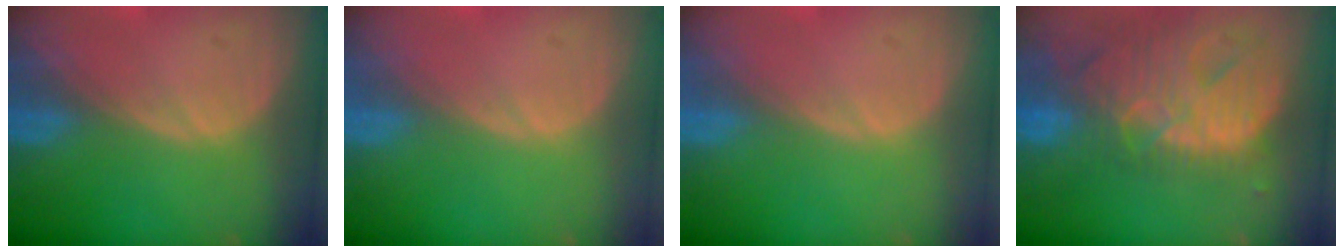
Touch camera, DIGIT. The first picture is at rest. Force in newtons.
{"total": 0.0}
{"total": 0.0}
{"total": 13.8, "press": 11.7, "slide": 7.3}